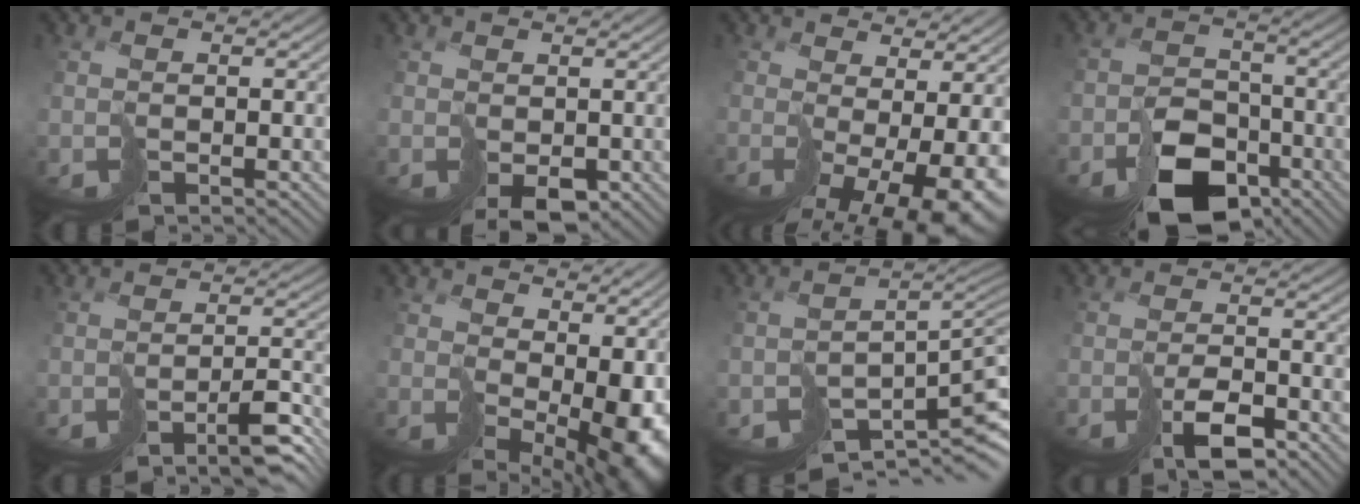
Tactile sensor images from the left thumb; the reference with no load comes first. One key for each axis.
{"total": 3.0, "fx": -0.4, "fy": 2.1, "fz": 2.1, "tx": -0.044, "ty": -0.007, "tz": 0.002}
{"total": 9.4, "fx": -2.6, "fy": 3.1, "fz": 8.5, "tx": -0.131, "ty": -0.035, "tz": -0.011}
{"total": 8.4, "fx": -5.4, "fy": 5.0, "fz": 4.1, "tx": -0.061, "ty": -0.012, "tz": -0.091}
{"total": 4.3, "fx": -3.1, "fy": 0.5, "fz": 2.9, "tx": -0.027, "ty": 0.006, "tz": -0.050}
{"total": 13.4, "fx": 1.6, "fy": 8.5, "fz": 10.3, "tx": -0.174, "ty": -0.047, "tz": 0.091}
{"total": 6.9, "fx": -3.9, "fy": 2.6, "fz": 5.0, "tx": -0.065, "ty": -0.024, "tz": -0.043}
{"total": 3.9, "fx": -2.4, "fy": 1.1, "fz": 2.9, "tx": -0.039, "ty": 0.005, "tz": -0.040}